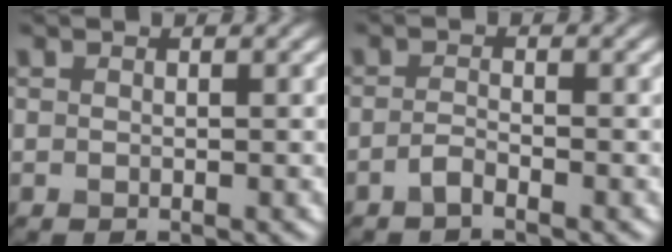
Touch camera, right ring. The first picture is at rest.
{"total": 1.2, "force": [-1.0, 0.1, 0.8], "torque": [-0.021, 0.004, -0.020]}